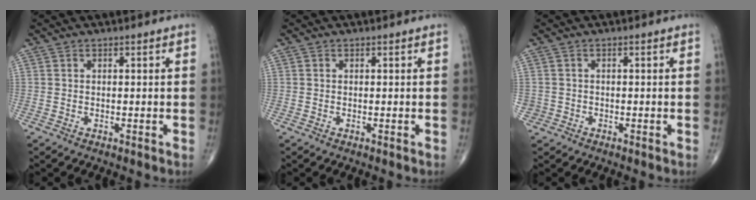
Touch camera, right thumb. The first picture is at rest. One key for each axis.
{"total": 0.0}
{"total": 1.6, "fx": -0.5, "fy": 1.5, "fz": 0.5, "tx": -0.010, "ty": 0.009, "tz": -0.007}